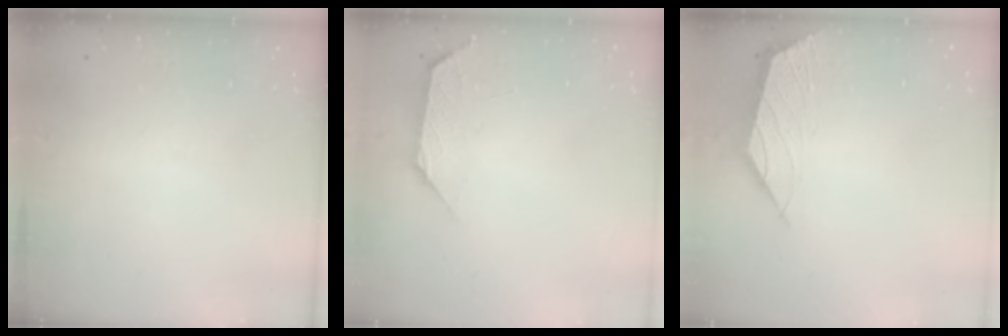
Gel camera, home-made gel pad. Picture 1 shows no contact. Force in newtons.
{"total": 1.0, "press": 0.8, "slide": 0.5}
{"total": 1.6, "press": 1.5, "slide": 0.5}